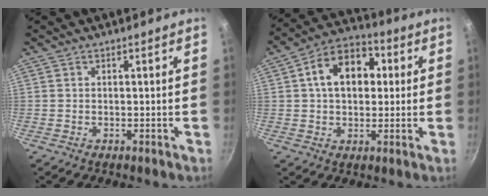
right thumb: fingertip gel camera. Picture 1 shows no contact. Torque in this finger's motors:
{"motor_torque": [0.48, 2.75, 0.94, 0.08, 0.11]}